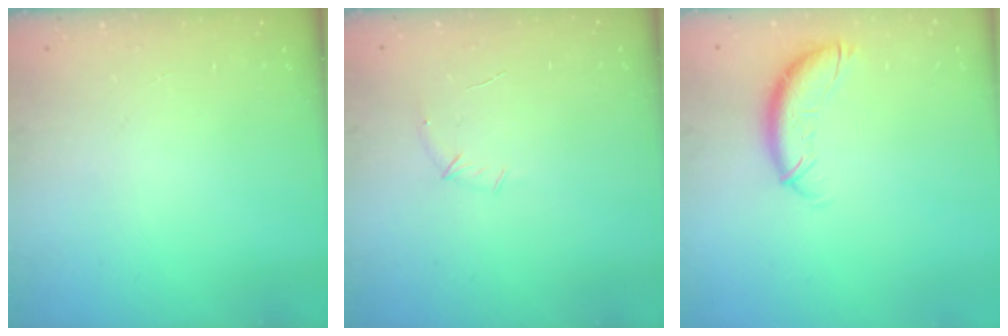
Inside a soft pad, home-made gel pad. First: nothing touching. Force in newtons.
{"total": 5.0, "press": 4.8, "slide": 1.4}
{"total": 10.5, "press": 10.5, "slide": 0.7}